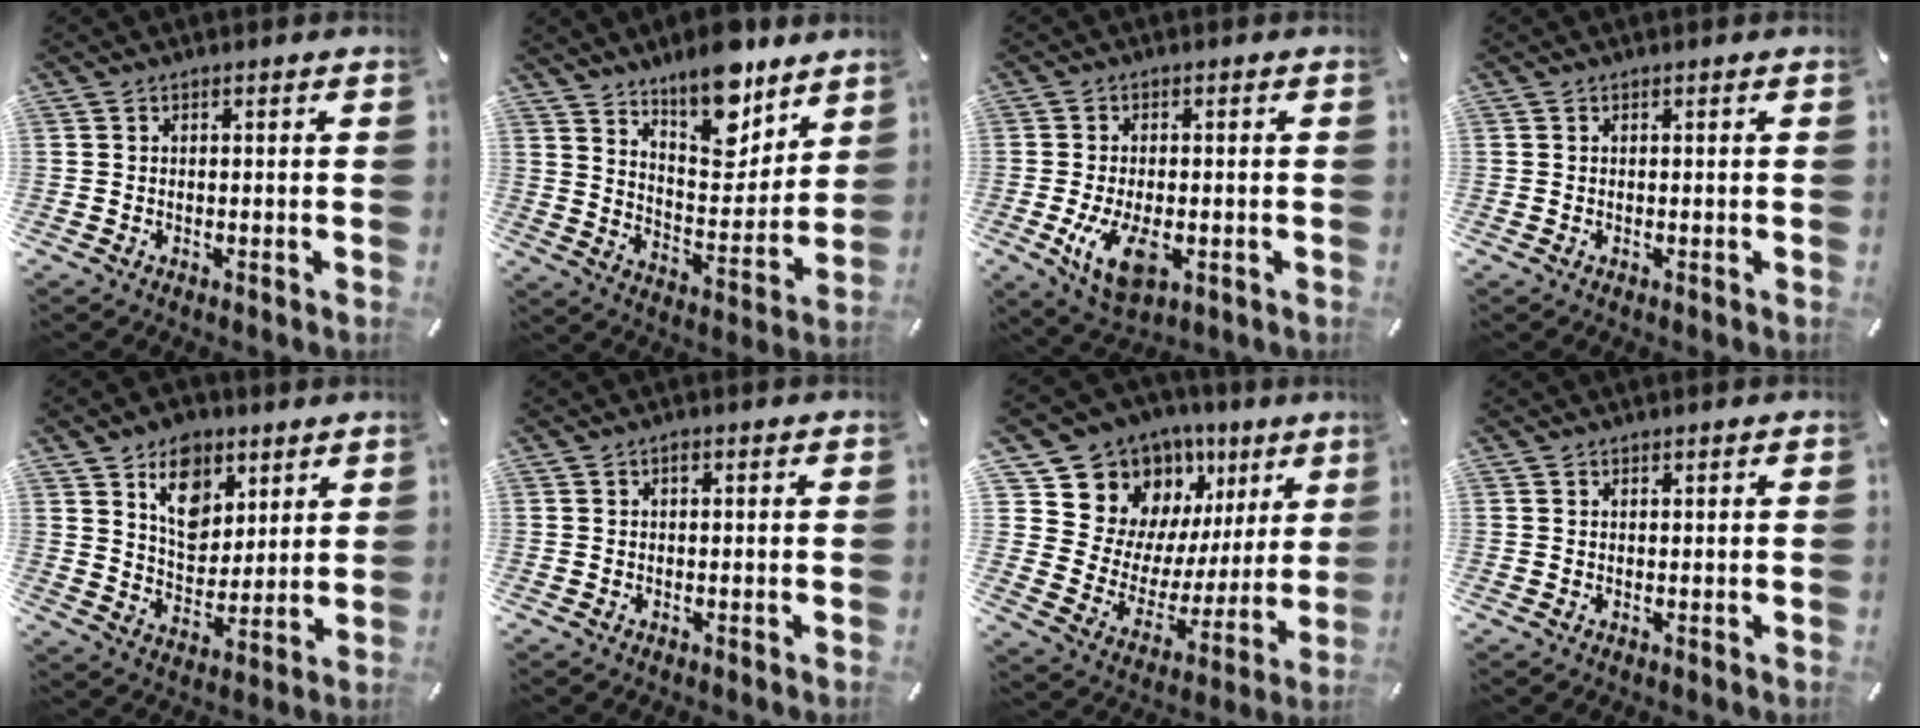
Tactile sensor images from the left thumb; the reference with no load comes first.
{"total": 14.2, "force": [11.3, 5.6, 6.3], "torque": [-0.092, -0.085, 0.201]}
{"total": 9.1, "force": [-2.2, 5.2, 7.1], "torque": [-0.141, -0.010, -0.040]}
{"total": 0.0}
{"total": 11.2, "force": [6.0, 8.3, 4.6], "torque": [-0.067, -0.029, 0.110]}
{"total": 0.8, "force": [0.2, 0.5, 0.6], "torque": [-0.013, 0.004, 0.002]}
{"total": 15.0, "force": [9.8, 10.7, 3.6], "torque": [-0.061, -0.094, 0.187]}
{"total": 0.5, "force": [0.4, 0.4, 0.1], "torque": [0.000, 0.000, 0.008]}